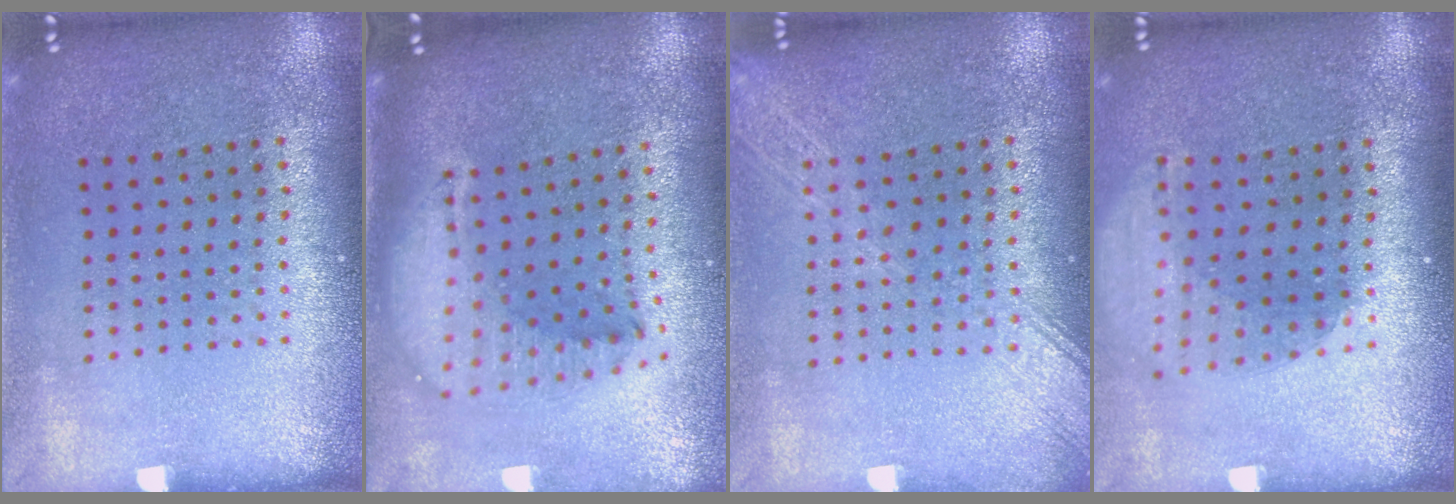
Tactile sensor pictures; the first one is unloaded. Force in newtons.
{"total": 2.2, "press": 1.7, "slide": 1.4}
{"total": 1.7, "press": 1.7, "slide": 0.2}
{"total": 1.9, "press": 1.4, "slide": 1.2}